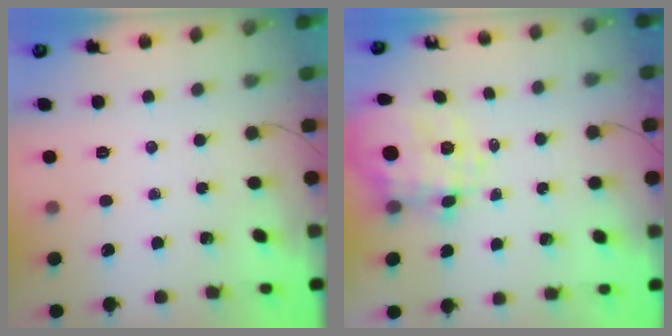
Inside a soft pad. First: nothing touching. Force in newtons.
{"total": 10.2, "press": 9.9, "slide": 2.6}